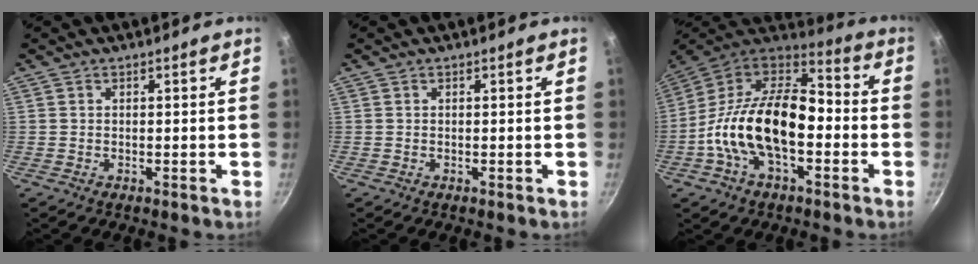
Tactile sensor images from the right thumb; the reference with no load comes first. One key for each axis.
{"total": 0.0}
{"total": 21.9, "fx": -4.3, "fy": 12.3, "fz": 17.6, "tx": -0.297, "ty": 0.054, "tz": -0.094}